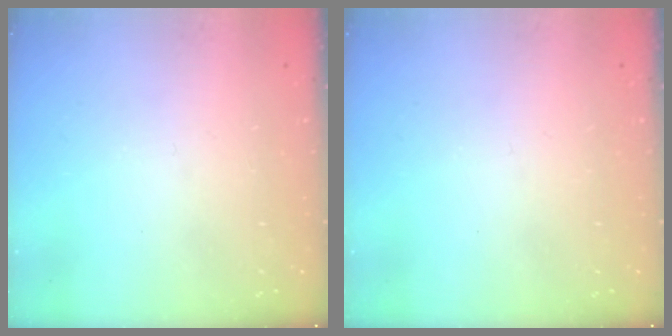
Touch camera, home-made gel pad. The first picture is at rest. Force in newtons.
{"total": 0.0}